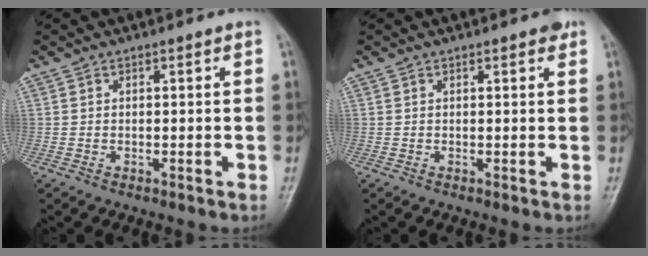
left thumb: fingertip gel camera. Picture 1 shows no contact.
{"total": 1.6, "force": [1.1, 0.5, 1.1], "torque": [-0.012, -0.002, 0.011]}